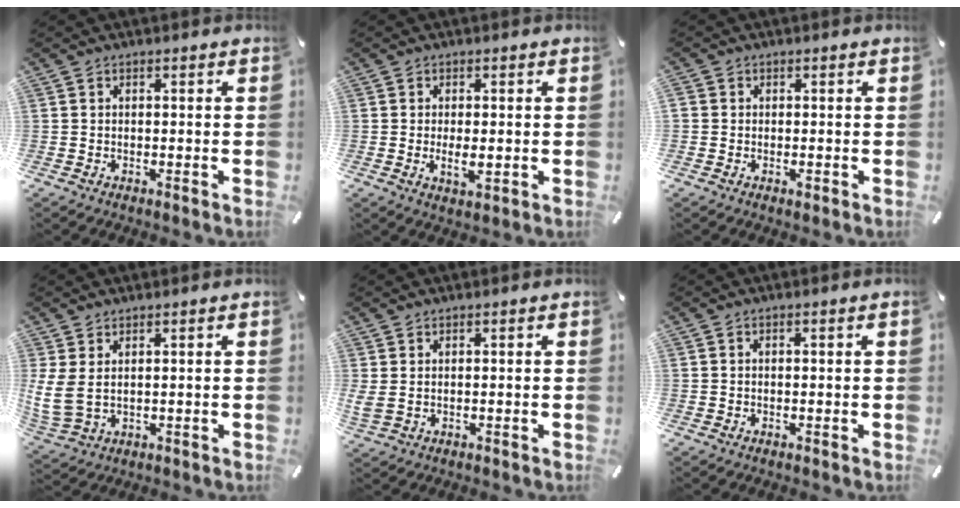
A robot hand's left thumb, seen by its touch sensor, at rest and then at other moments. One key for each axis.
{"total": 4.4, "fx": -0.4, "fy": 1.5, "fz": 4.1, "tx": -0.068, "ty": -0.004, "tz": -0.008}
{"total": 1.1, "fx": -0.4, "fy": 0.9, "fz": 0.4, "tx": -0.006, "ty": 0.001, "tz": -0.008}
{"total": 6.1, "fx": 2.2, "fy": 3.2, "fz": 4.7, "tx": -0.115, "ty": -0.013, "tz": 0.042}
{"total": 2.5, "fx": 0.9, "fy": 0.6, "fz": 2.2, "tx": -0.051, "ty": -0.005, "tz": 0.017}
{"total": 0.9, "fx": 0.1, "fy": -0.1, "fz": 0.9, "tx": -0.014, "ty": -0.003, "tz": 0.001}